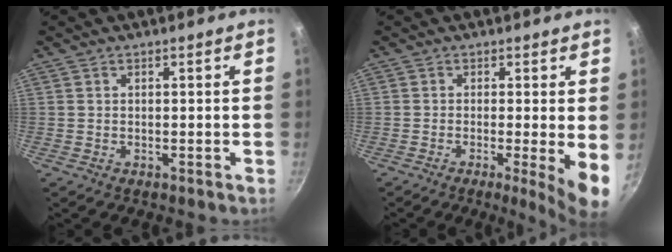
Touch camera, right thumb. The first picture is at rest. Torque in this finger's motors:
{"motor_torque": [-0.18, 0.51, 0.00, -0.04, 0.05]}